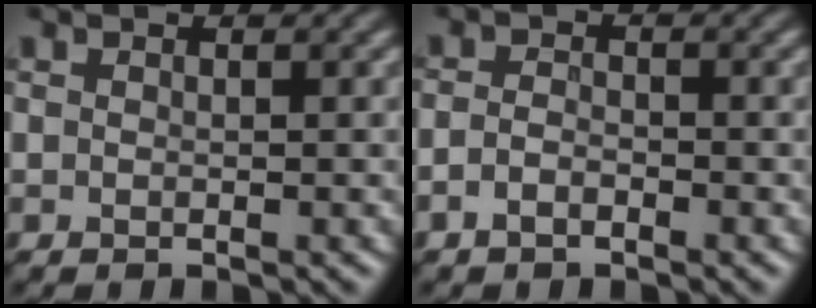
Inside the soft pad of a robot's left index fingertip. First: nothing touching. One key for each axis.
{"total": 1.1, "fx": -1.1, "fy": 0.2, "fz": 0.3, "tx": -0.016, "ty": 0.003, "tz": -0.016}